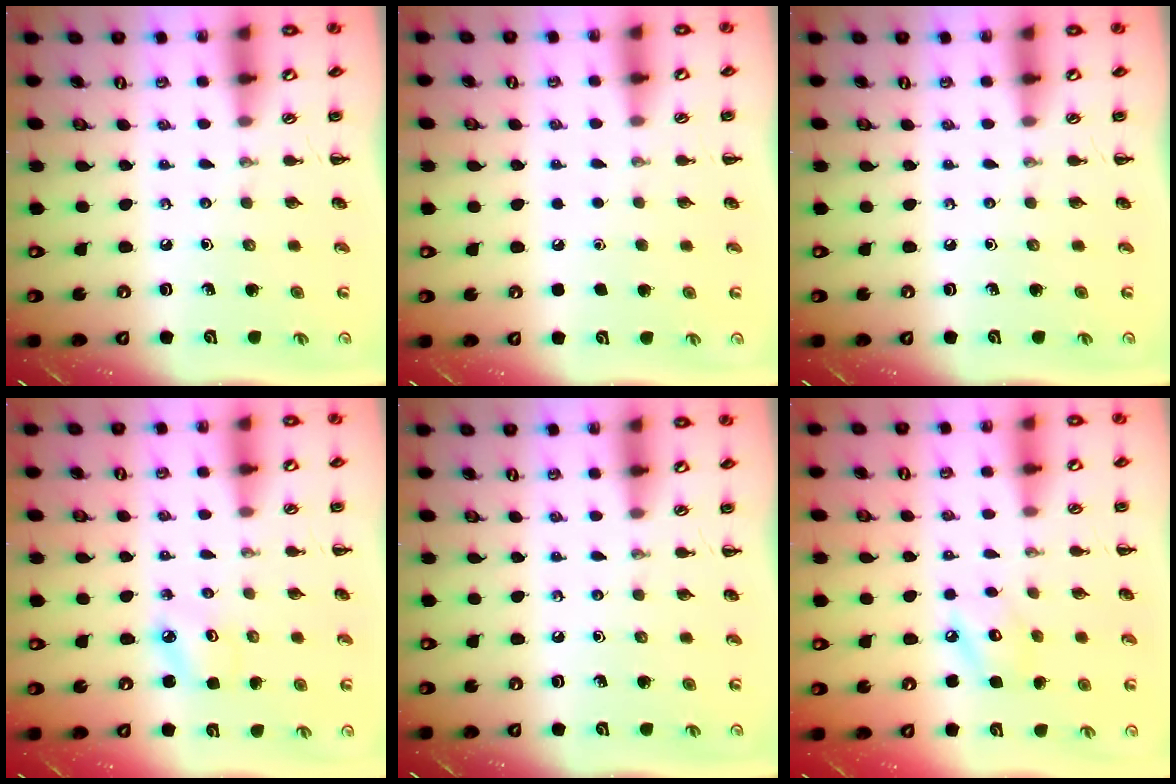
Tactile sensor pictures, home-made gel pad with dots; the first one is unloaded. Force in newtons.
{"total": 1.8, "press": 1.7, "slide": 0.1}
{"total": 0.0}
{"total": 2.8, "press": 2.7, "slide": 0.6}
{"total": 0.0}
{"total": 5.8, "press": 5.8, "slide": 0.4}